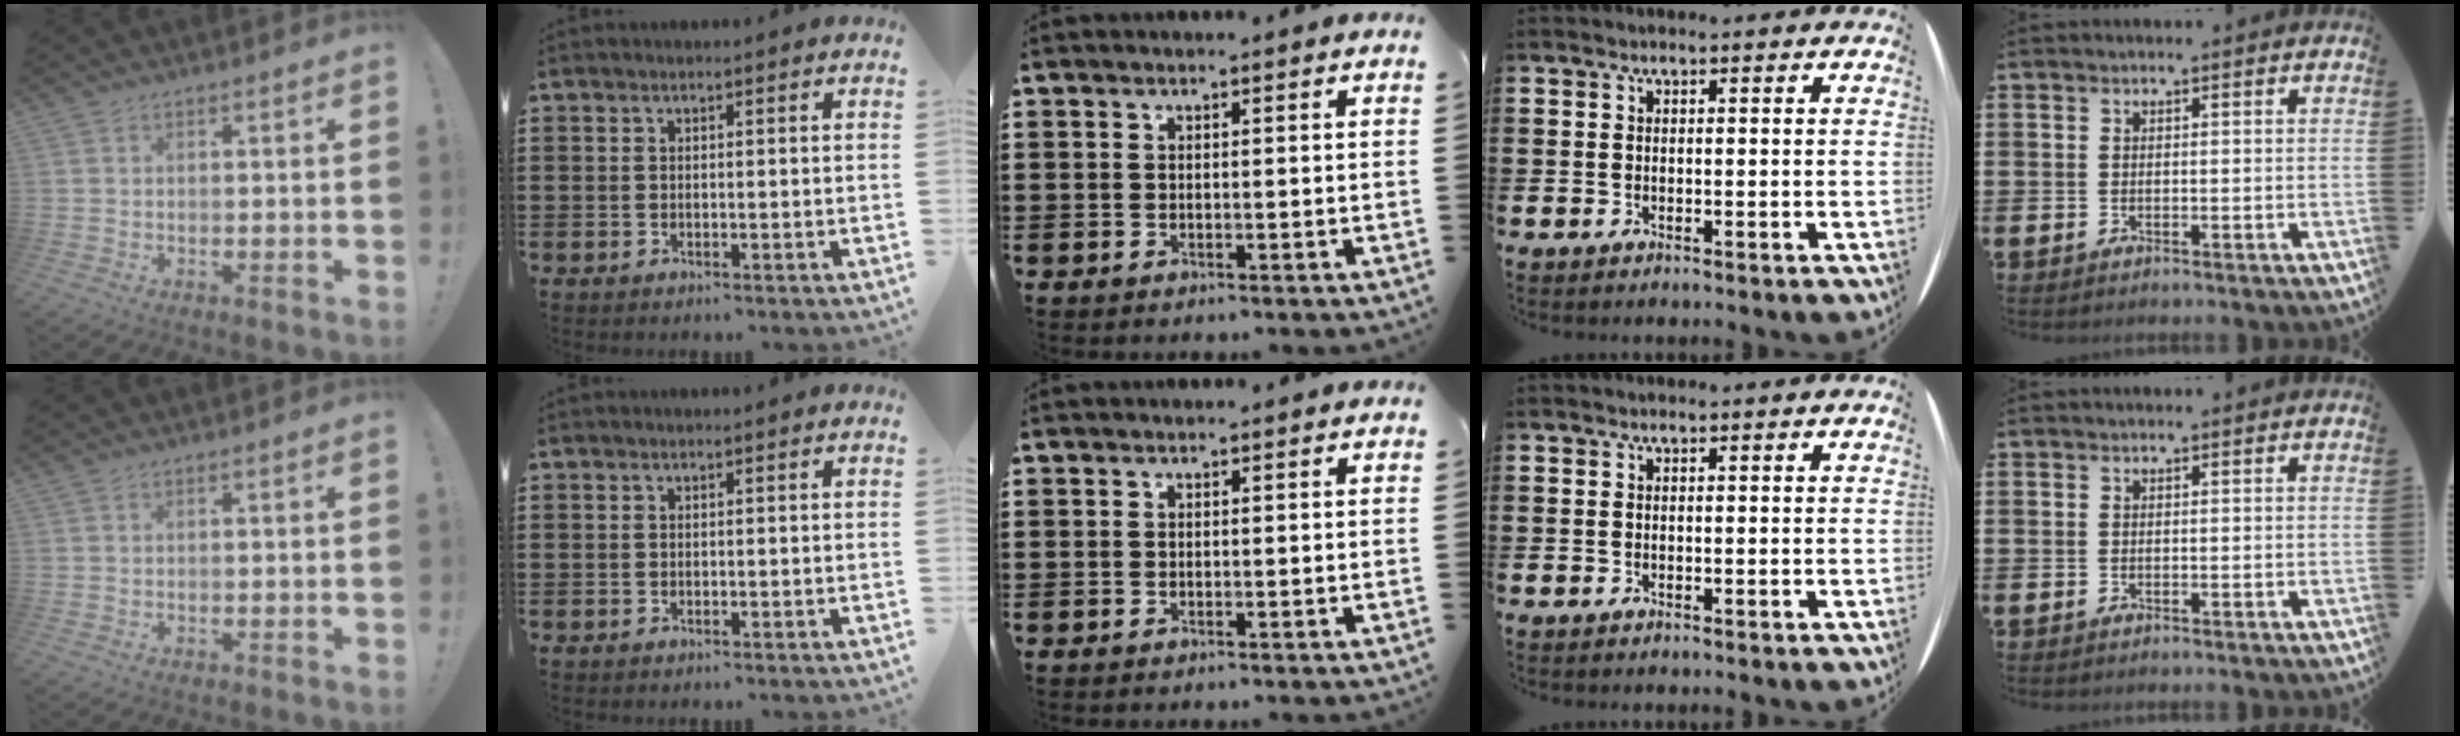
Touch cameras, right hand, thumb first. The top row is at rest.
{}